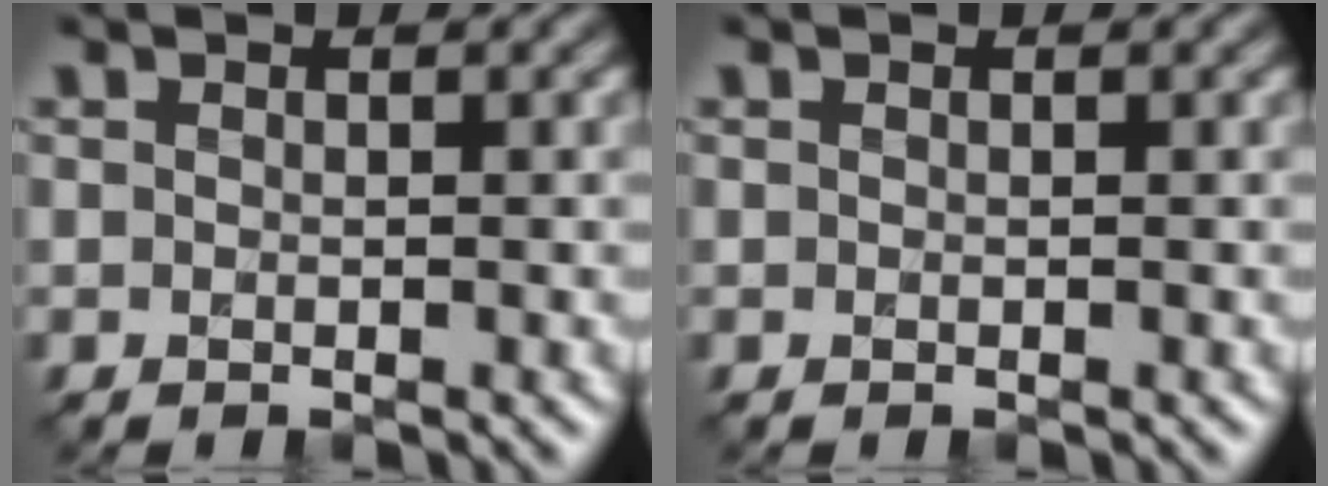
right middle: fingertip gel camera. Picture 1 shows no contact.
{"total": 0.0}